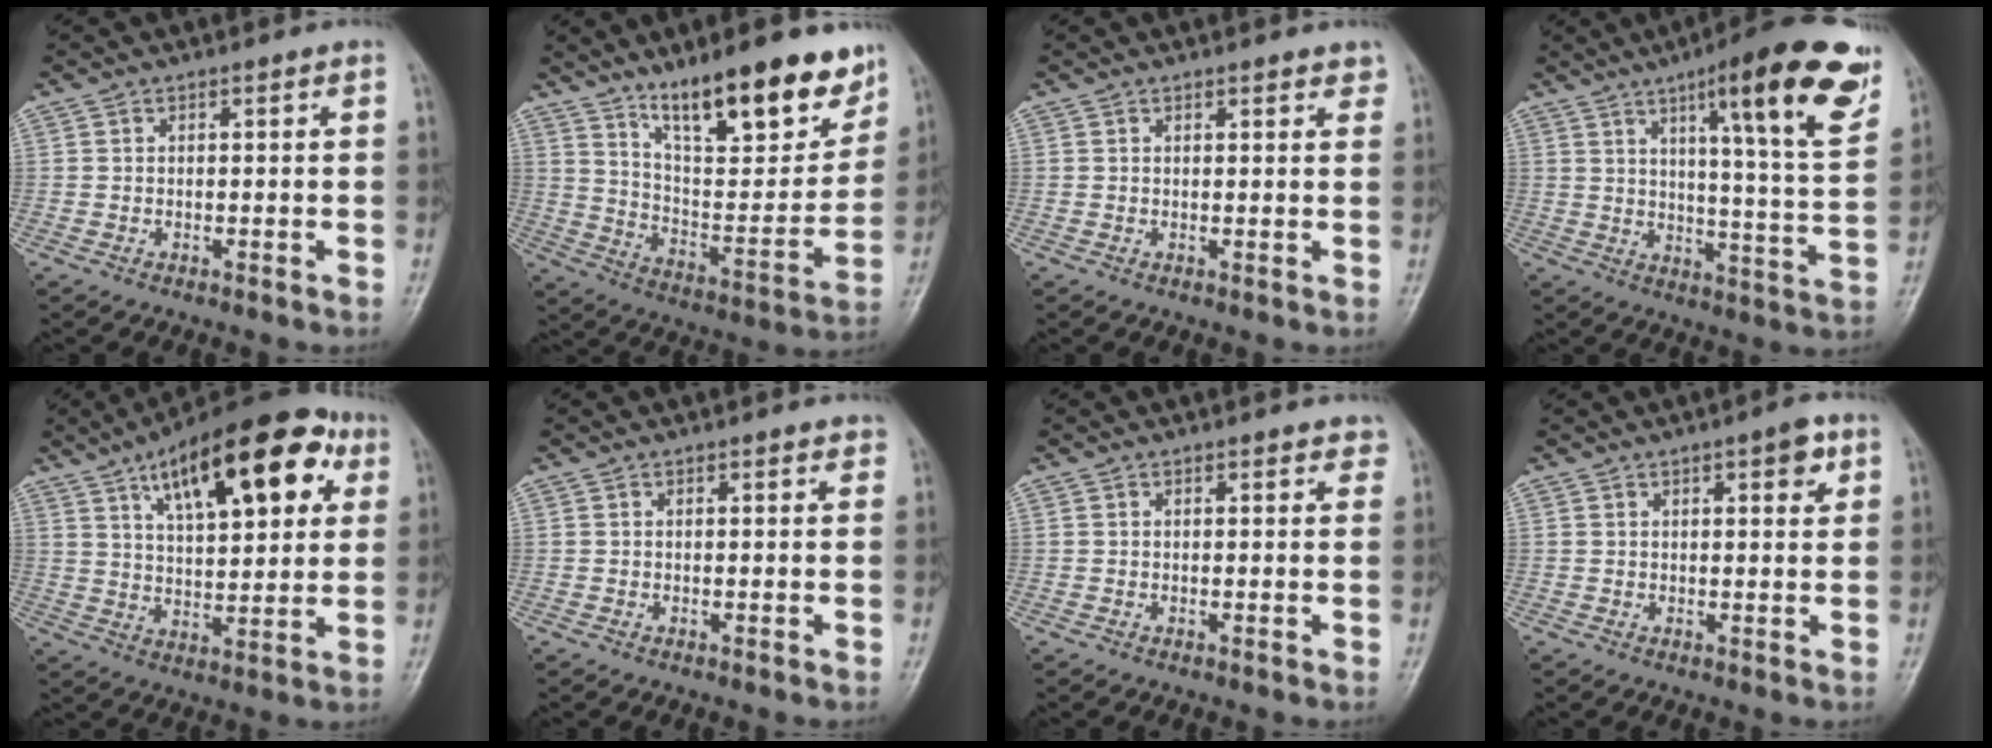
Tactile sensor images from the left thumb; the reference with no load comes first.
{"total": 20.3, "force": [13.9, 6.1, 13.5], "torque": [-0.162, -0.076, 0.232]}
{"total": 2.1, "force": [1.6, 0.8, 1.1], "torque": [0.000, -0.004, 0.015]}
{"total": 20.9, "force": [11.1, 3.5, 17.3], "torque": [-0.210, -0.043, 0.158]}
{"total": 22.2, "force": [9.8, 9.2, 17.7], "torque": [-0.236, -0.007, 0.150]}
{"total": 1.4, "force": [1.0, 0.6, 0.7], "torque": [-0.003, -0.002, 0.010]}
{"total": 2.2, "force": [1.7, 0.9, 1.1], "torque": [0.008, -0.002, 0.014]}
{"total": 4.3, "force": [2.2, 1.4, 3.4], "torque": [-0.035, -0.008, 0.027]}